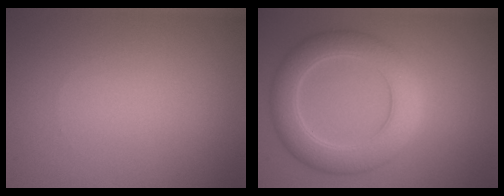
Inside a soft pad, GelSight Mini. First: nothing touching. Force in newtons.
{"total": 6.0, "press": 6.0, "slide": 0.5}